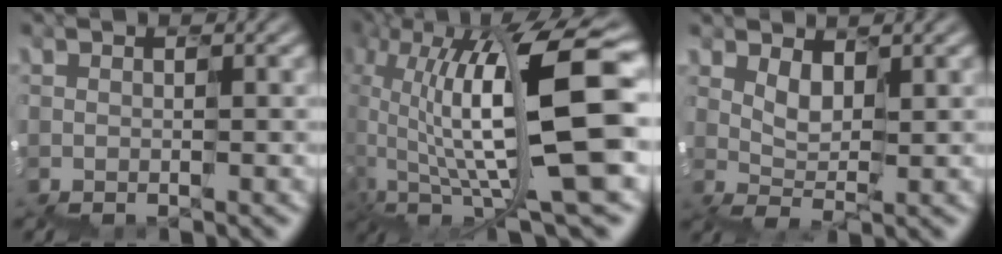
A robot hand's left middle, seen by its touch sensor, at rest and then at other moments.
{"total": 11.8, "force": [3.6, 3.7, 10.6], "torque": [-0.219, 0.004, 0.080]}
{"total": 1.0, "force": [1.0, 0.2, -0.1], "torque": [-0.019, 0.000, 0.021]}